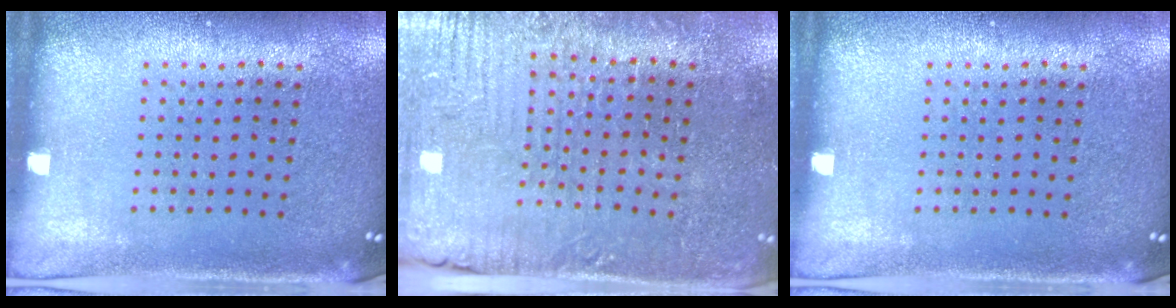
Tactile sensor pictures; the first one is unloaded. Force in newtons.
{"total": 4.0, "press": 3.9, "slide": 0.6}
{"total": 0.0}